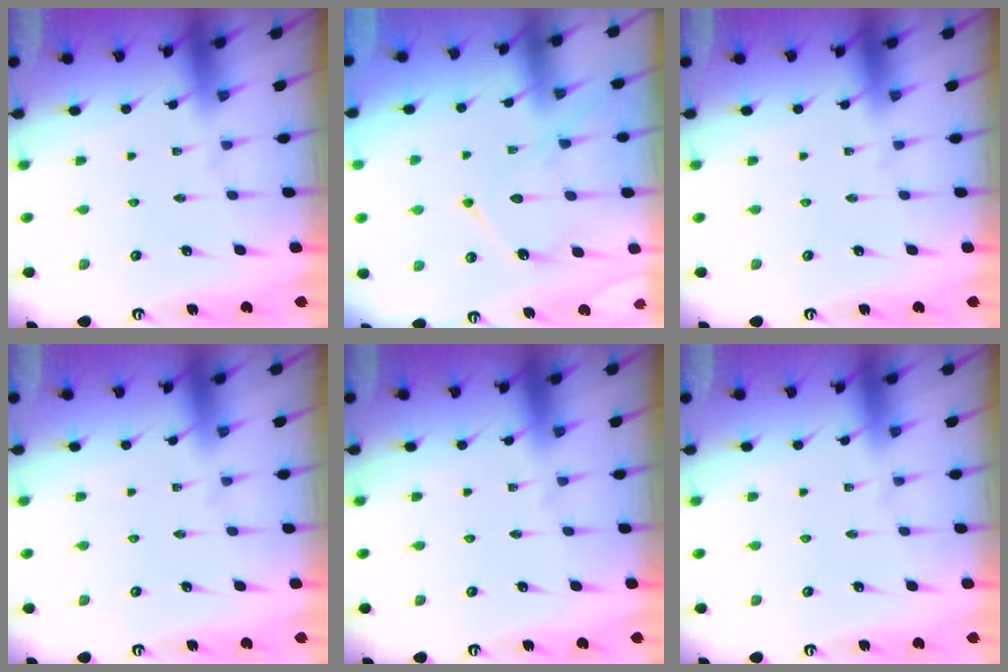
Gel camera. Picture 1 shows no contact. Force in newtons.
{"total": 11.4, "press": 11.3, "slide": 1.2}
{"total": 0.0}
{"total": 0.0}
{"total": 0.0}
{"total": 0.0}